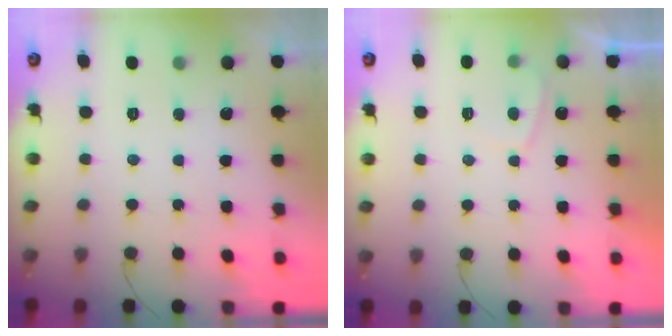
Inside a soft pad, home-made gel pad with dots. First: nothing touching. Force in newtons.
{"total": 2.4, "press": 2.3, "slide": 0.7}